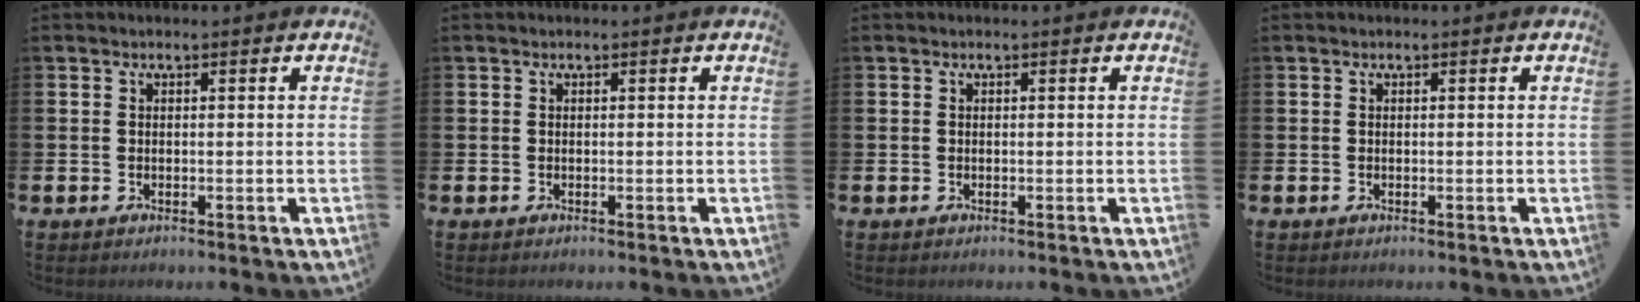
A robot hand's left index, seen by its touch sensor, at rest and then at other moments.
{"total": 0.0}
{"total": 0.0}
{"total": 0.0}